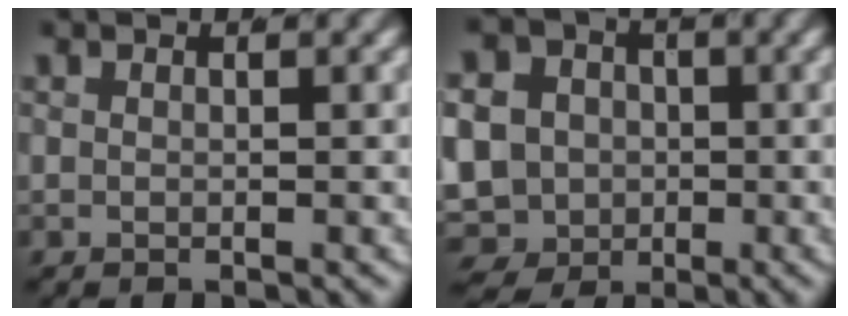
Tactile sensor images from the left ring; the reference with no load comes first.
{"total": 15.7, "force": [-3.5, 14.5, 4.9], "torque": [-0.136, -0.058, -0.074]}